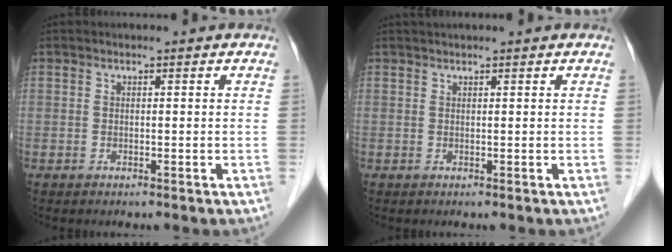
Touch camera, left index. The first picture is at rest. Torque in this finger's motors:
{"motor_torque": [0.04, -0.70, 0.26, 0.09]}